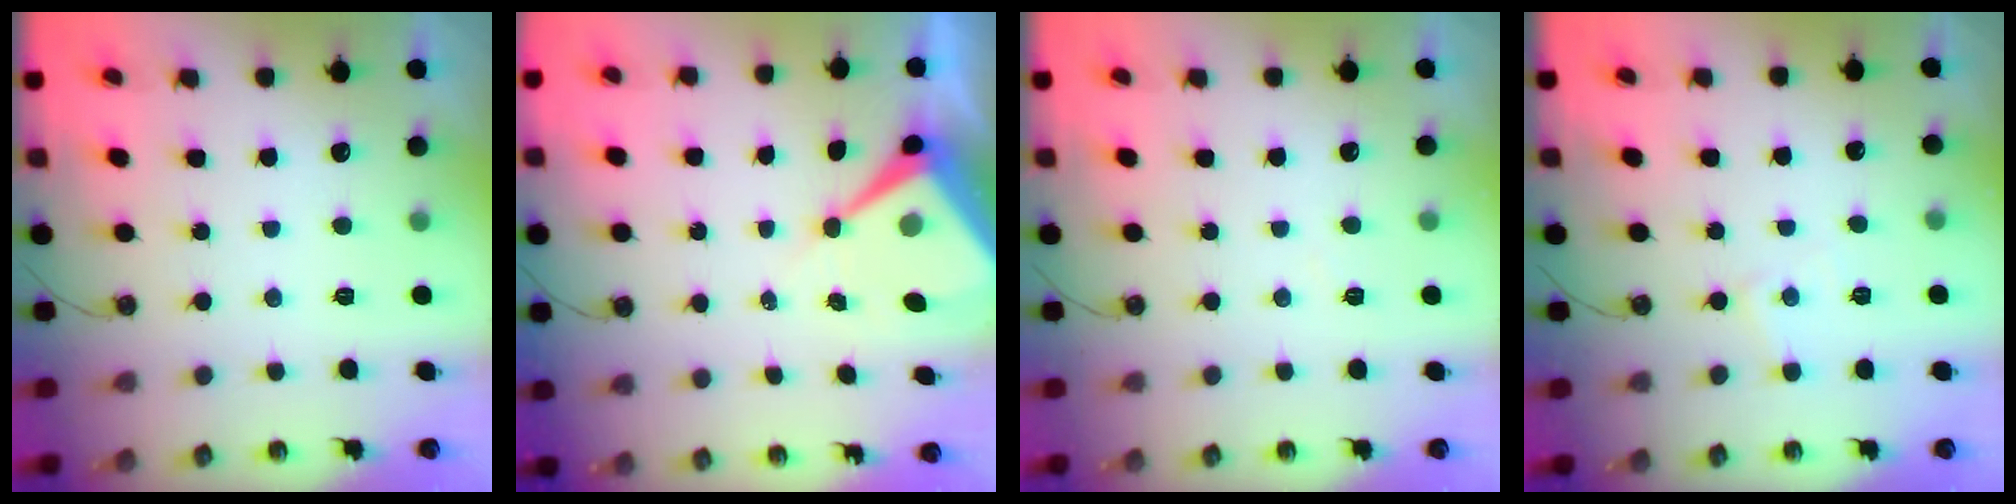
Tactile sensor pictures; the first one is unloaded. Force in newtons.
{"total": 9.0, "press": 9.0, "slide": 0.9}
{"total": 3.9, "press": 3.8, "slide": 0.6}
{"total": 3.6, "press": 3.6, "slide": 0.5}